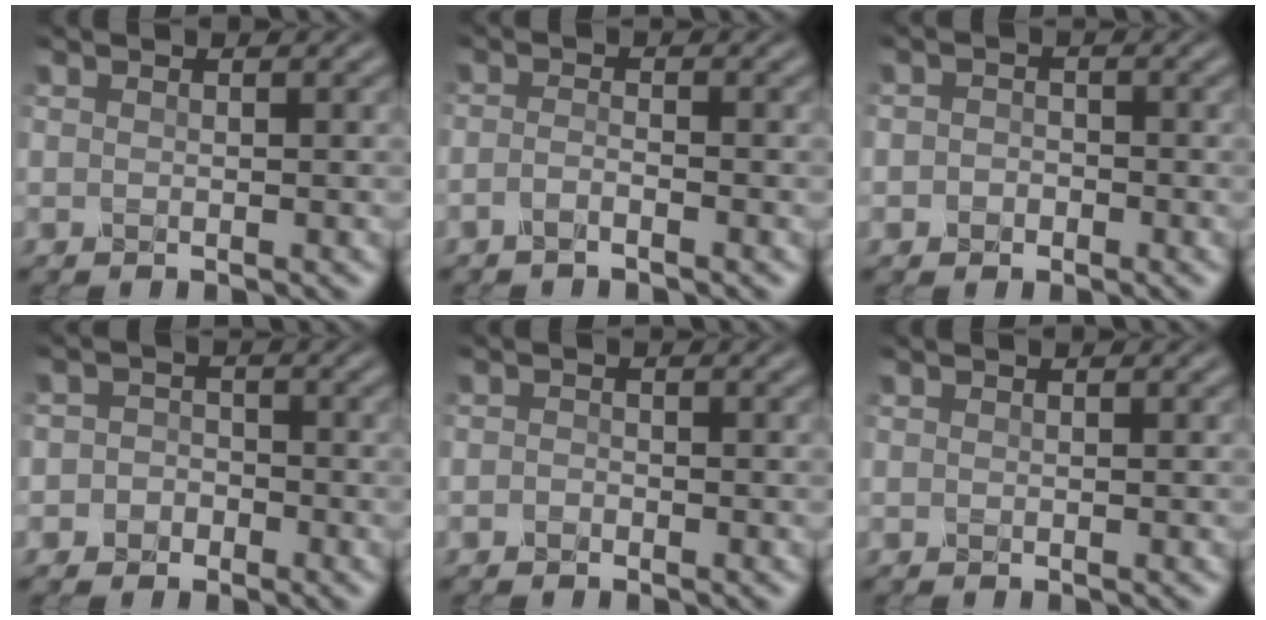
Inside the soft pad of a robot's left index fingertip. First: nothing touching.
{"total": 1.3, "force": [-0.9, 0.3, 0.9], "torque": [-0.019, 0.000, -0.021]}
{"total": 1.4, "force": [-0.5, 1.3, 0.5], "torque": [0.005, -0.001, -0.017]}
{"total": 2.5, "force": [-1.0, 2.2, 0.4], "torque": [0.022, 0.009, -0.038]}
{"total": 0.7, "force": [-0.4, 0.5, 0.3], "torque": [-0.004, -0.002, -0.009]}
{"total": 0.0}